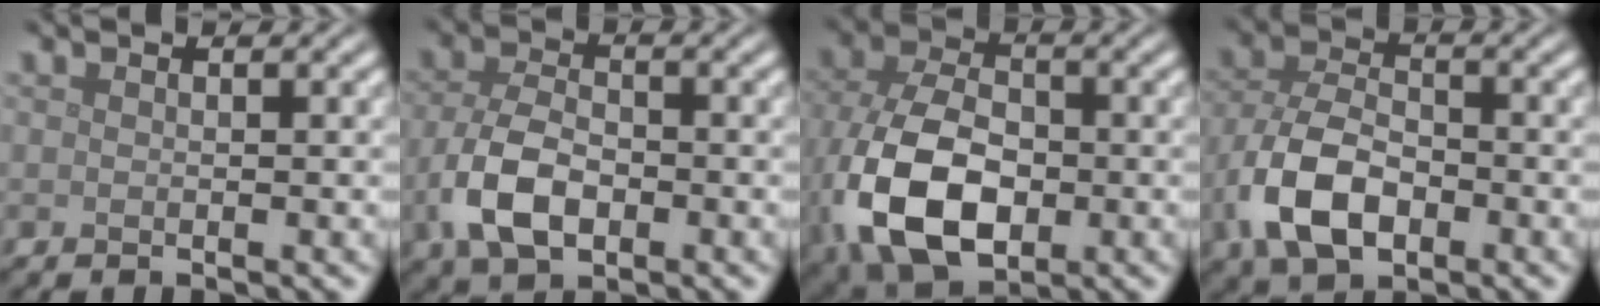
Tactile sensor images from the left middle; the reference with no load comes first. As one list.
[{"total": 5.6, "force": [-1.8, 3.4, 4.1], "torque": [-0.093, -0.005, -0.039]}, {"total": 11.5, "force": [-2.9, 7.4, 8.4], "torque": [-0.205, -0.026, -0.059]}, {"total": 7.3, "force": [-2.7, 4.4, 5.2], "torque": [-0.117, -0.004, -0.060]}]